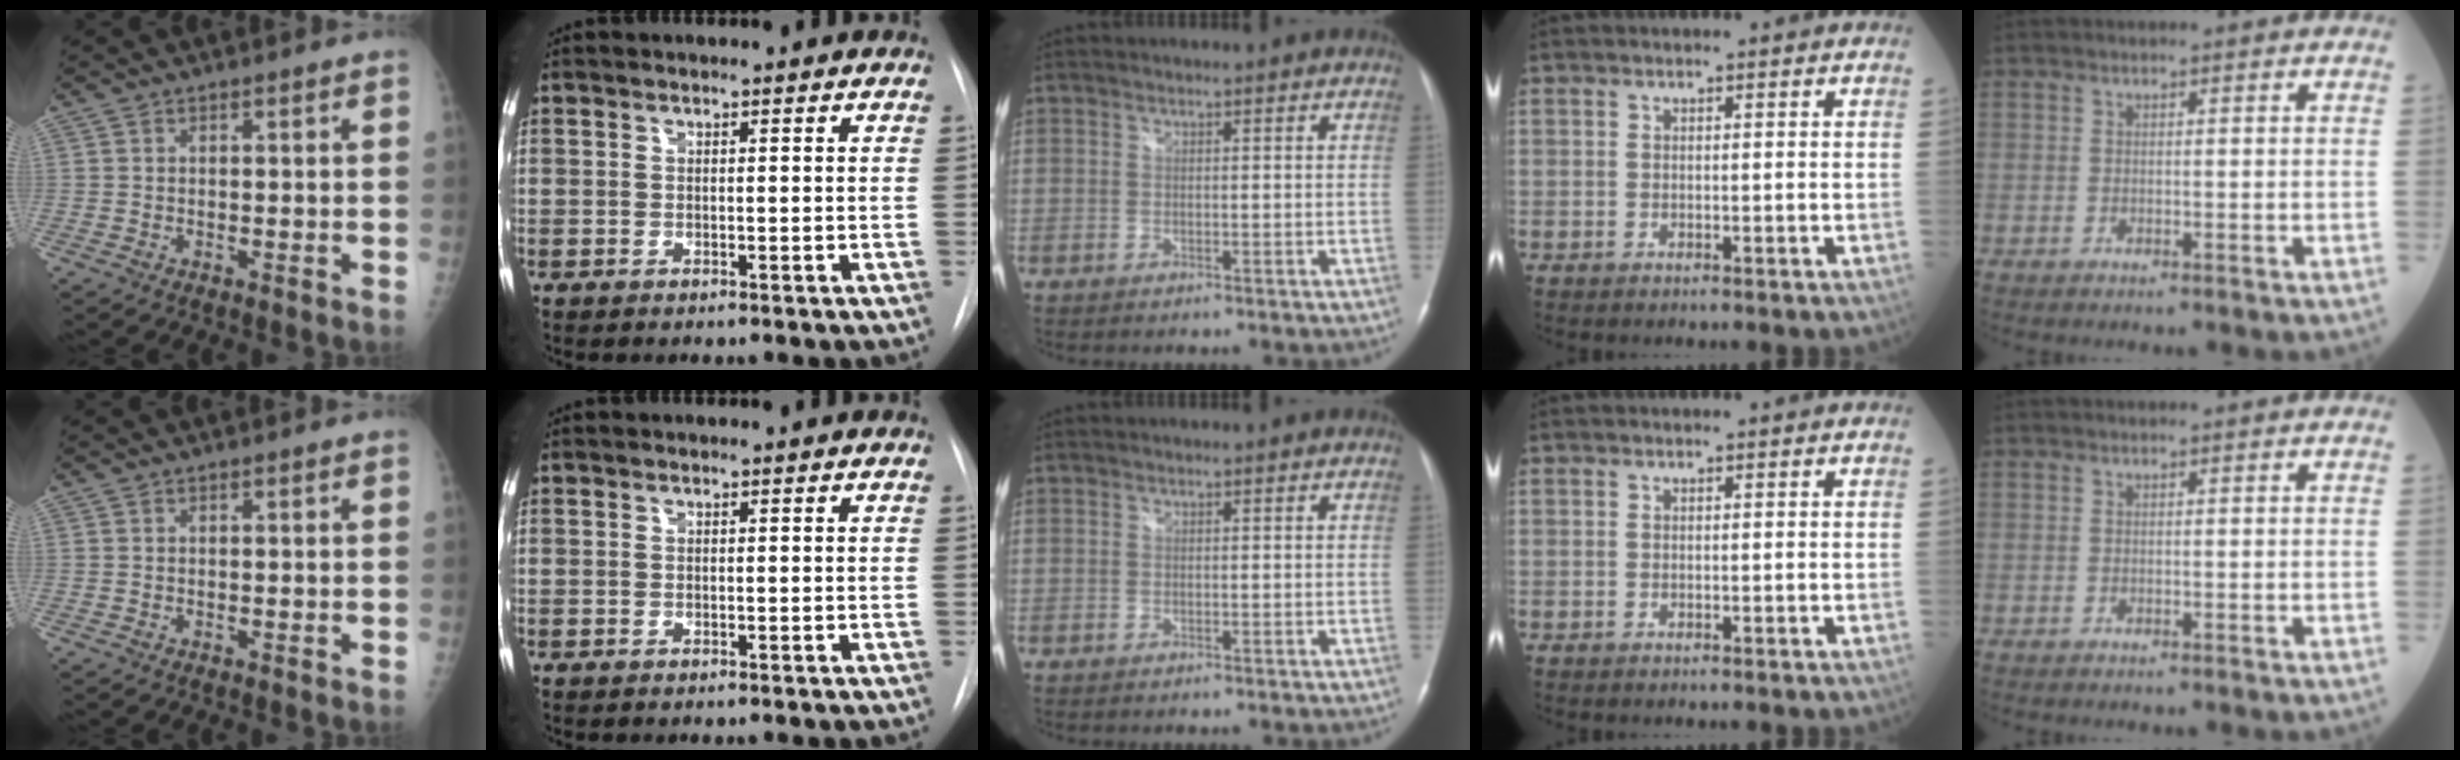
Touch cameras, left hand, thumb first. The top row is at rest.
{}